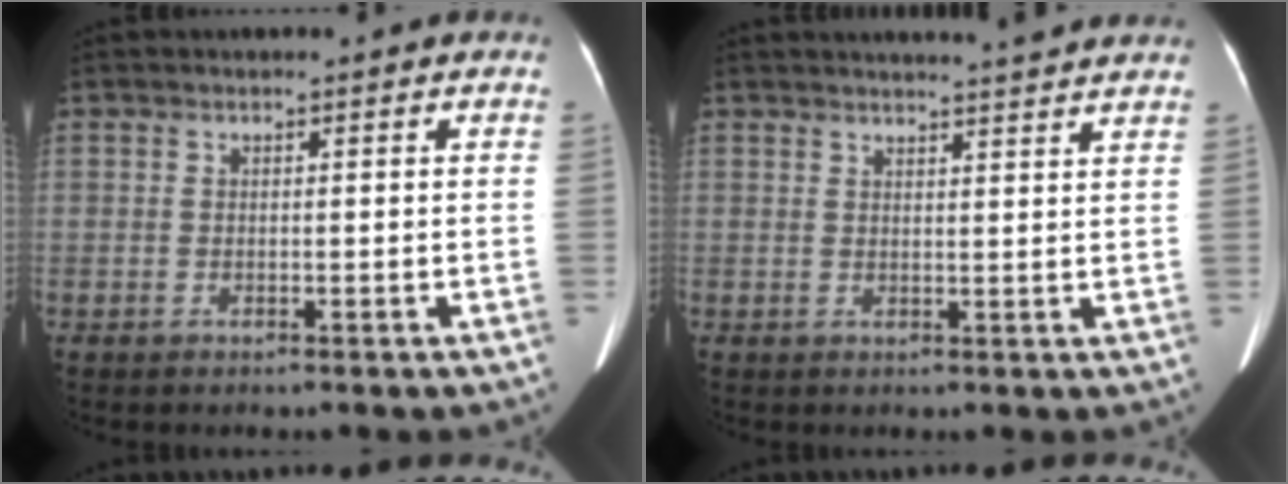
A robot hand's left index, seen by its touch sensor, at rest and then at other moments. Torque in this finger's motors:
{"motor_torque": [0.77, -1.08, 0.03, 0.03]}